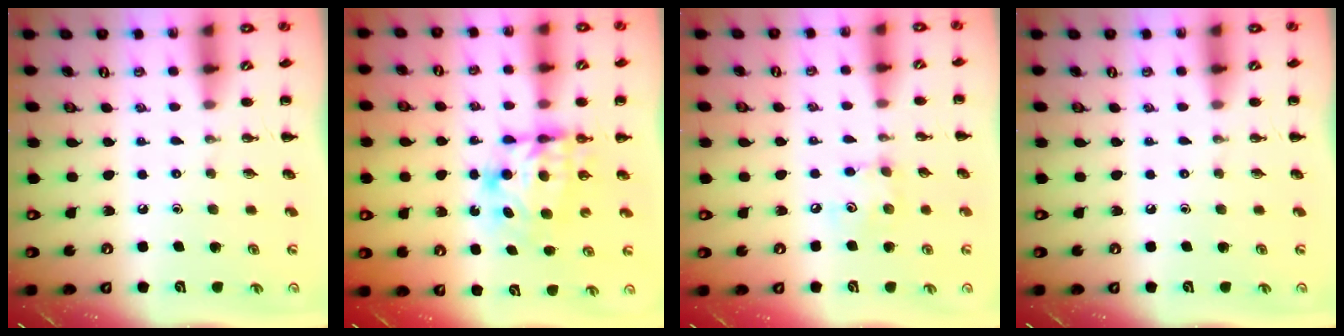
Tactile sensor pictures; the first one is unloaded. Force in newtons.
{"total": 6.6, "press": 6.5, "slide": 0.9}
{"total": 5.2, "press": 5.2, "slide": 0.8}
{"total": 0.0}